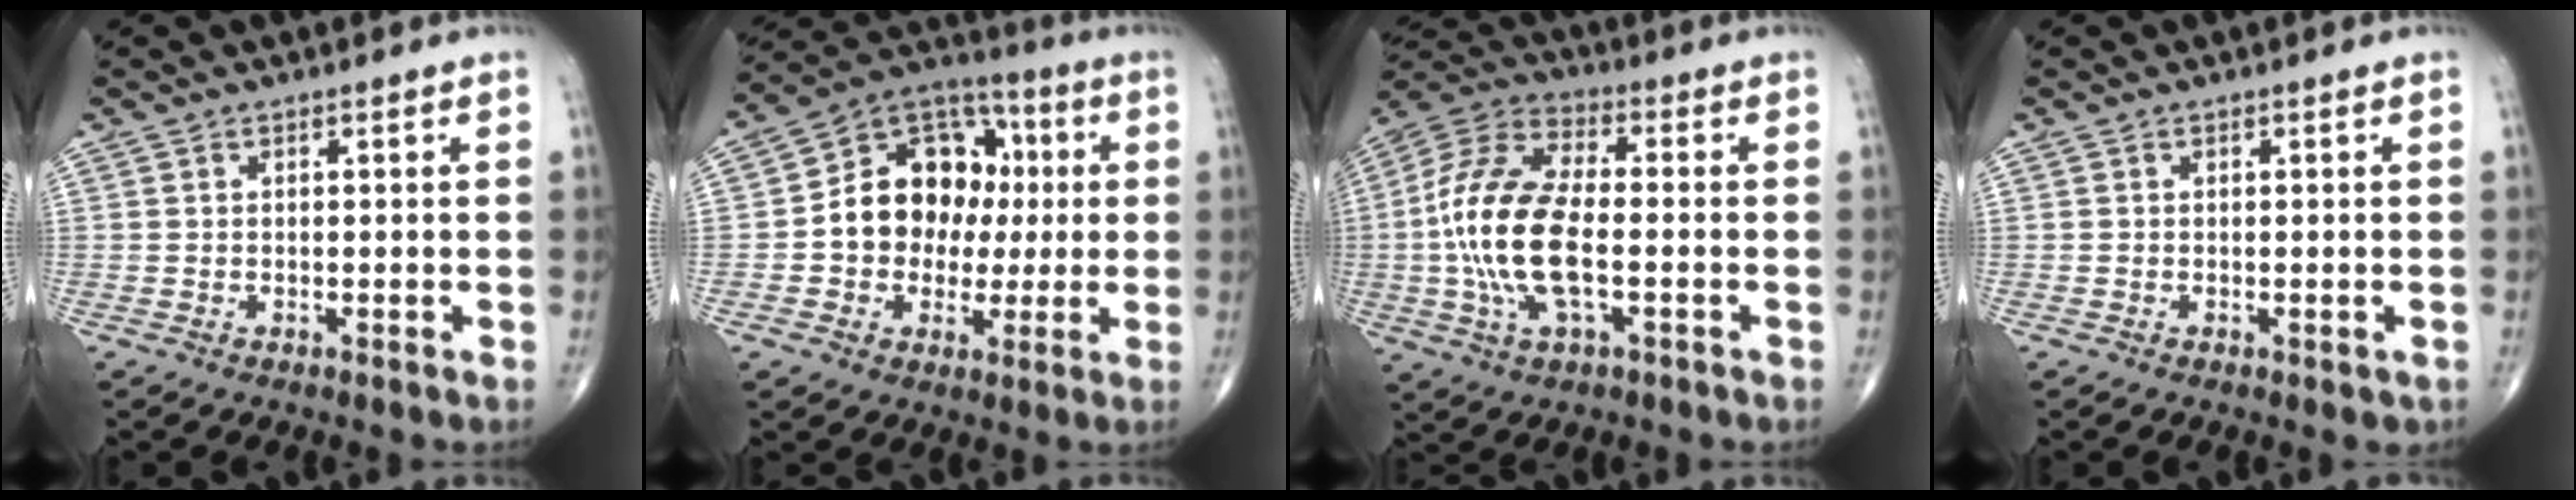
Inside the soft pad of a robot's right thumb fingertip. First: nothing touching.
{"total": 16.1, "force": [0.5, 12.9, 9.7], "torque": [-0.100, 0.031, 0.001]}
{"total": 17.9, "force": [-2.2, 8.2, 15.7], "torque": [-0.334, 0.024, -0.044]}
{"total": 1.0, "force": [-0.4, 0.6, 0.8], "torque": [-0.007, -0.003, -0.002]}